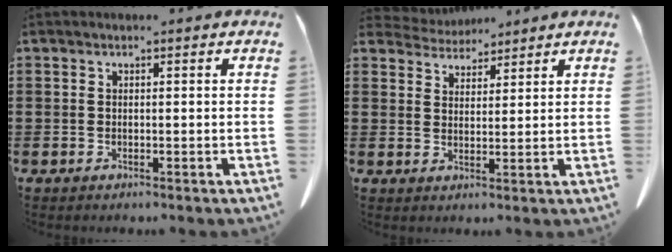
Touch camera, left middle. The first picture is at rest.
{"total": 3.5, "force": [3.3, 1.1, 0.1], "torque": [-0.015, -0.010, 0.059]}